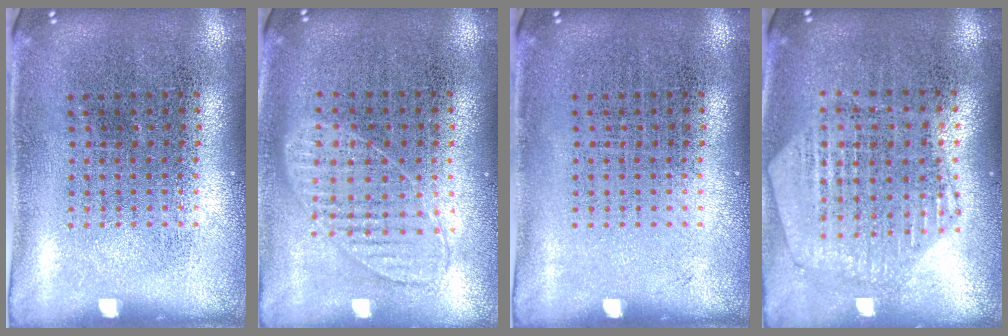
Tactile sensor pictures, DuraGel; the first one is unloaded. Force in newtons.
{"total": 0.9, "press": 0.9, "slide": 0.2}
{"total": 0.0}
{"total": 1.2, "press": 1.1, "slide": 0.2}